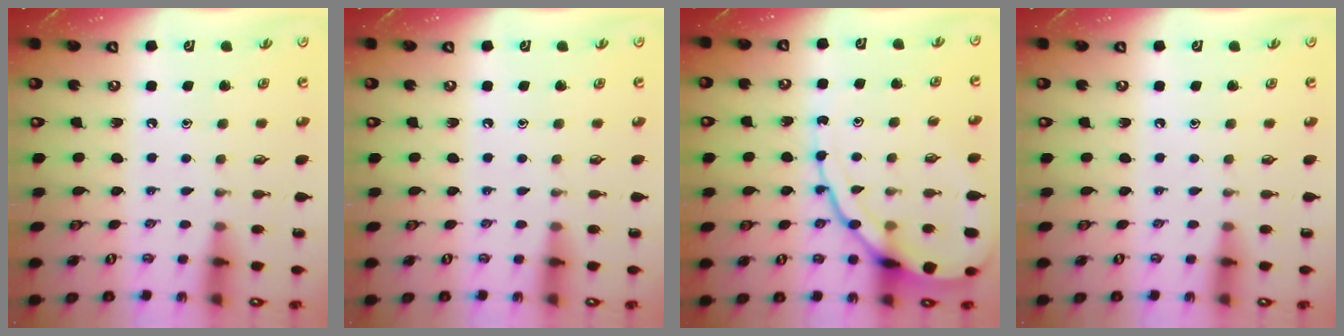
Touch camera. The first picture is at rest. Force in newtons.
{"total": 0.0}
{"total": 14.9, "press": 14.8, "slide": 1.5}
{"total": 0.0}